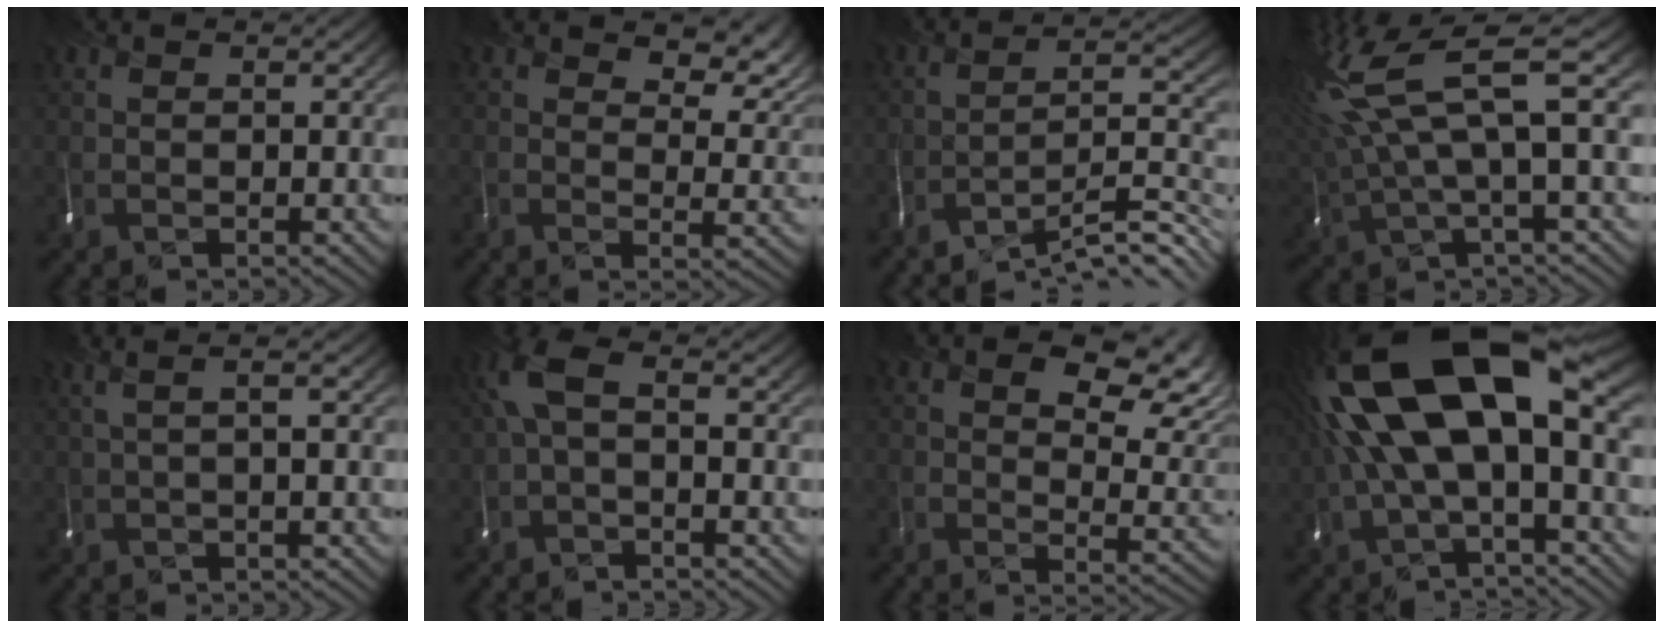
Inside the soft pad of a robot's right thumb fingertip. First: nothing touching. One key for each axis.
{"total": 6.5, "fx": 3.9, "fy": 2.5, "fz": 4.6, "tx": -0.071, "ty": -0.009, "tz": 0.065}
{"total": 9.5, "fx": -8.1, "fy": 0.4, "fz": 5.1, "tx": -0.065, "ty": 0.008, "tz": -0.141}
{"total": 11.8, "fx": 4.0, "fy": 2.5, "fz": 10.8, "tx": -0.245, "ty": 0.012, "tz": 0.080}
{"total": 1.7, "fx": 0.3, "fy": -0.4, "fz": 1.6, "tx": -0.018, "ty": 0.004, "tz": 0.004}
{"total": 3.3, "fx": -0.4, "fy": 1.4, "fz": 3.0, "tx": -0.081, "ty": 0.009, "tz": -0.017}
{"total": 8.2, "fx": 3.5, "fy": 3.9, "fz": 6.4, "tx": -0.085, "ty": -0.007, "tz": 0.047}
{"total": 15.9, "fx": 2.0, "fy": 7.0, "fz": 14.2, "tx": -0.296, "ty": -0.001, "tz": 0.040}